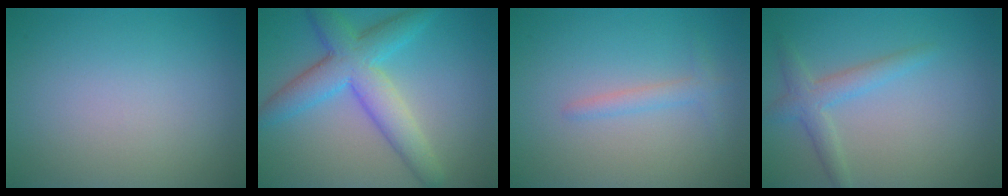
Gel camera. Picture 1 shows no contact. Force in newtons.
{"total": 6.4, "press": 6.4, "slide": 0.1}
{"total": 1.5, "press": 1.5, "slide": 0.1}
{"total": 2.4, "press": 2.4, "slide": 0.1}